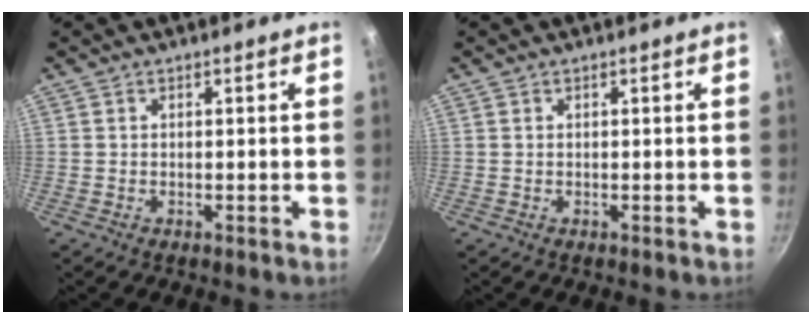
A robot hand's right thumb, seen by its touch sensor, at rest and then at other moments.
{"total": 0.0}